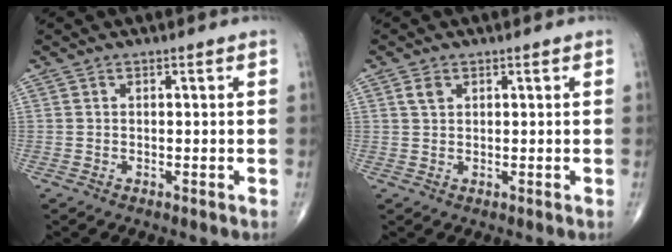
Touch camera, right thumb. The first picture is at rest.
{"total": 1.9, "force": [0.9, 1.3, 1.1], "torque": [-0.019, 0.001, 0.018]}